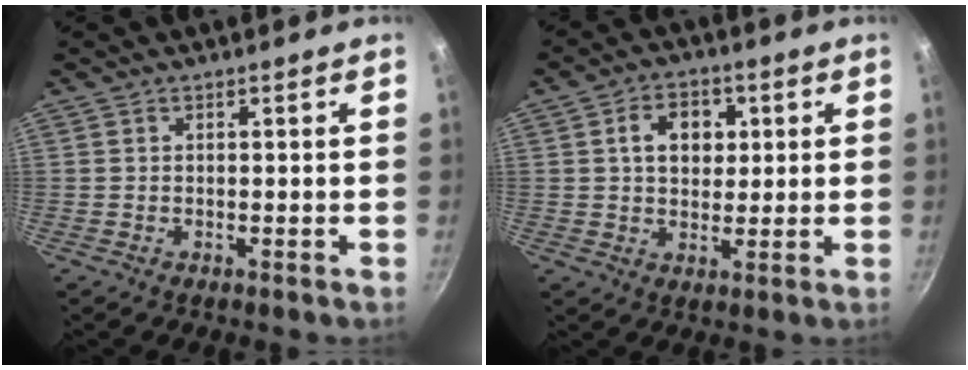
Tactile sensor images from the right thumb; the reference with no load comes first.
{"total": 7.9, "force": [1.9, 5.9, 4.9], "torque": [-0.053, 0.004, 0.025]}